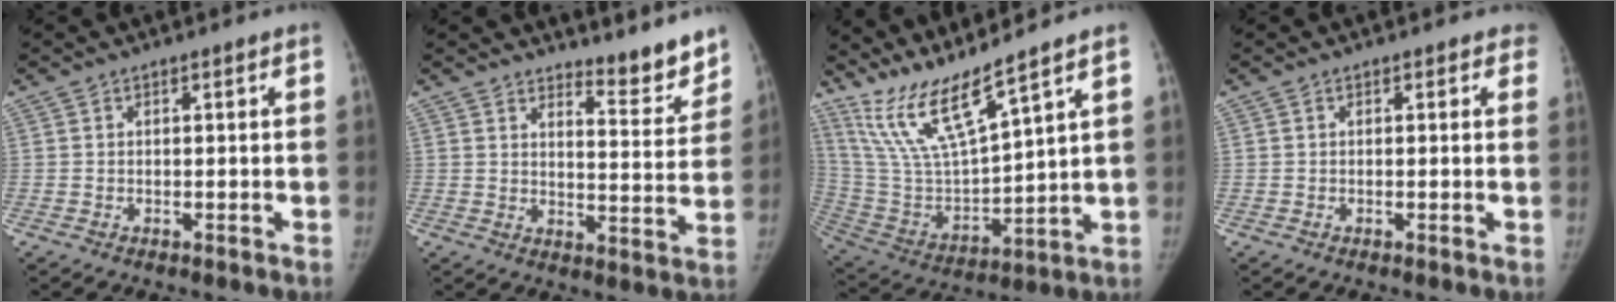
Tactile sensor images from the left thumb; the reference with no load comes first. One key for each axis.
{"total": 8.2, "fx": 7.6, "fy": 2.0, "fz": 2.4, "tx": 0.000, "ty": -0.076, "tz": 0.102}
{"total": 13.7, "fx": 11.2, "fy": 0.7, "fz": 7.8, "tx": -0.150, "ty": -0.068, "tz": 0.238}
{"total": 1.6, "fx": 1.2, "fy": 1.1, "fz": 0.3, "tx": 0.021, "ty": -0.003, "tz": -0.003}